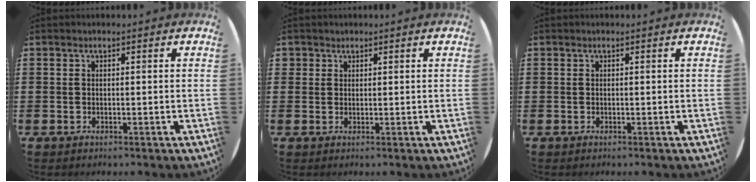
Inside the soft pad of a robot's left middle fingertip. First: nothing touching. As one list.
[{"total": 1.2, "force": [1.0, 0.7, -0.1], "torque": [0.000, 0.003, 0.020]}, {"total": 0.0}]